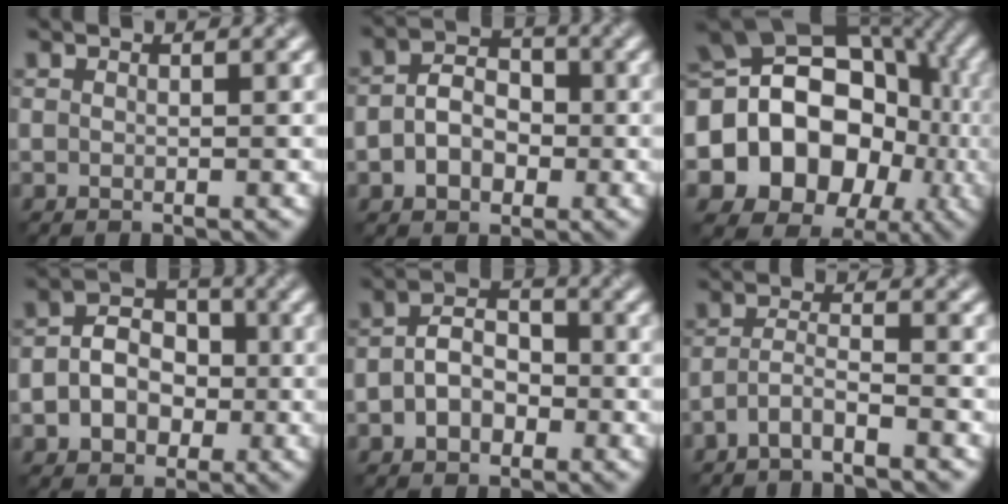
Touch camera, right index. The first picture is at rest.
{"total": 3.5, "force": [-0.5, 2.7, 2.2], "torque": [-0.038, 0.010, -0.017]}
{"total": 17.8, "force": [-0.6, 14.6, 10.2], "torque": [-0.165, 0.006, -0.018]}
{"total": 4.5, "force": [-0.5, 3.6, 2.5], "torque": [-0.038, 0.010, -0.016]}
{"total": 3.4, "force": [-0.6, 2.5, 2.3], "torque": [-0.043, 0.012, -0.019]}
{"total": 2.1, "force": [-1.7, 0.2, 1.2], "torque": [-0.030, 0.008, -0.045]}